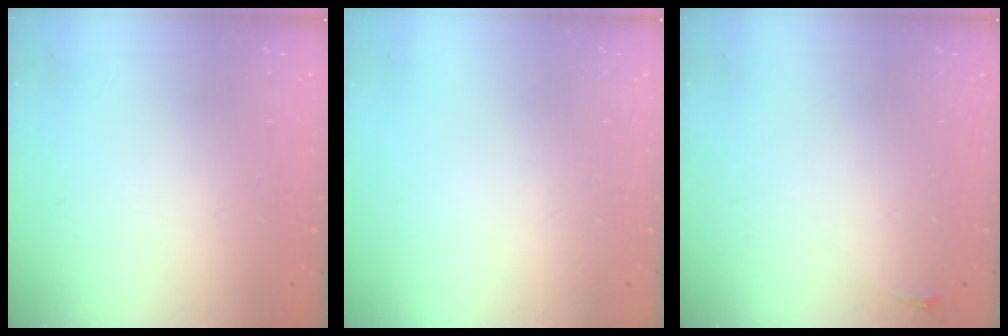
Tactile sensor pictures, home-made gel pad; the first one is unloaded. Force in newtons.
{"total": 0.0}
{"total": 2.8, "press": 2.1, "slide": 1.9}